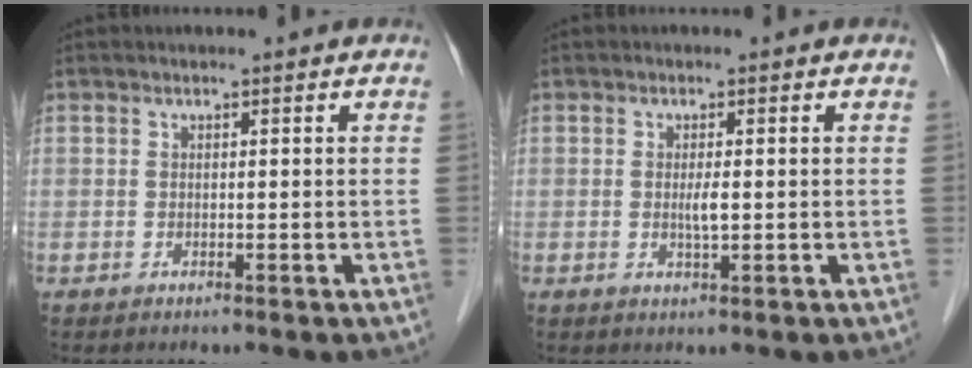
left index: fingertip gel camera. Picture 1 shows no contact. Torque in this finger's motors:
{"motor_torque": [0.04, 0.02, 0.04, 0.02]}